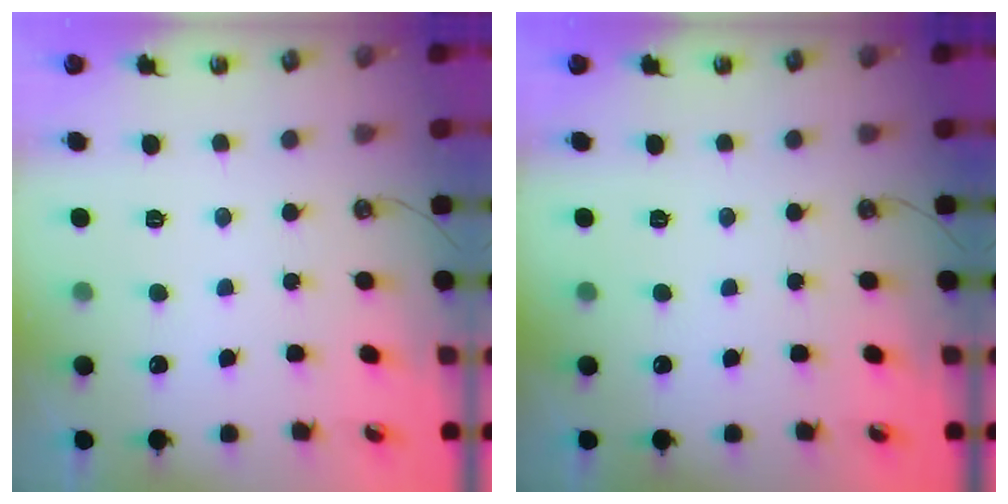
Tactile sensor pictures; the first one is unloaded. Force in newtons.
{"total": 0.0}